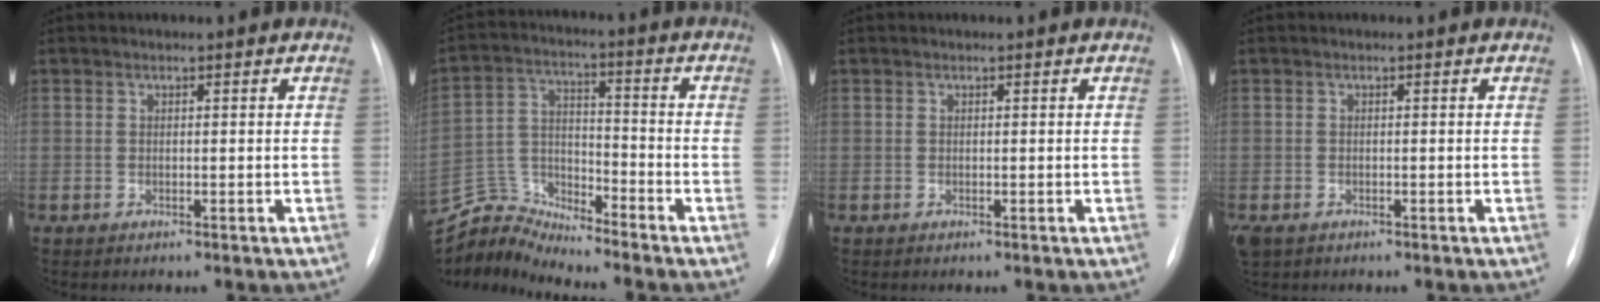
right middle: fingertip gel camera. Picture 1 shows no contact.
{"total": 8.4, "force": [-8.2, -0.8, -1.6], "torque": [0.019, 0.032, -0.156]}
{"total": 0.0}
{"total": 2.9, "force": [-1.7, 1.8, 1.5], "torque": [-0.033, -0.006, -0.025]}